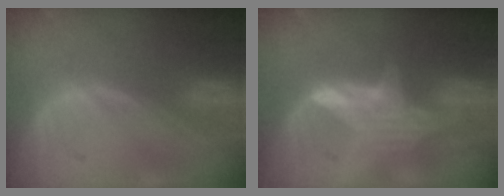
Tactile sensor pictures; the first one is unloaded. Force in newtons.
{"total": 5.6, "press": 5.6, "slide": 0.4}